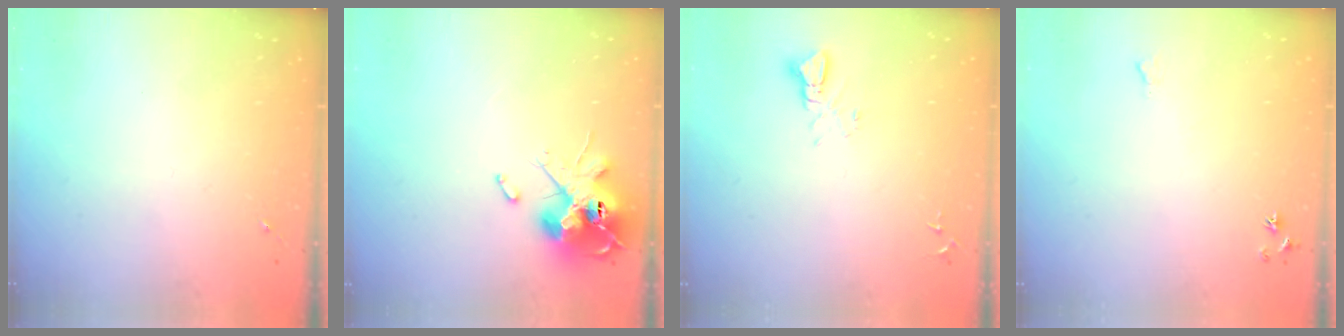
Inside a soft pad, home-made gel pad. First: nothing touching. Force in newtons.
{"total": 13.9, "press": 13.8, "slide": 1.3}
{"total": 3.1, "press": 3.1, "slide": 0.1}
{"total": 4.7, "press": 4.7, "slide": 0.7}